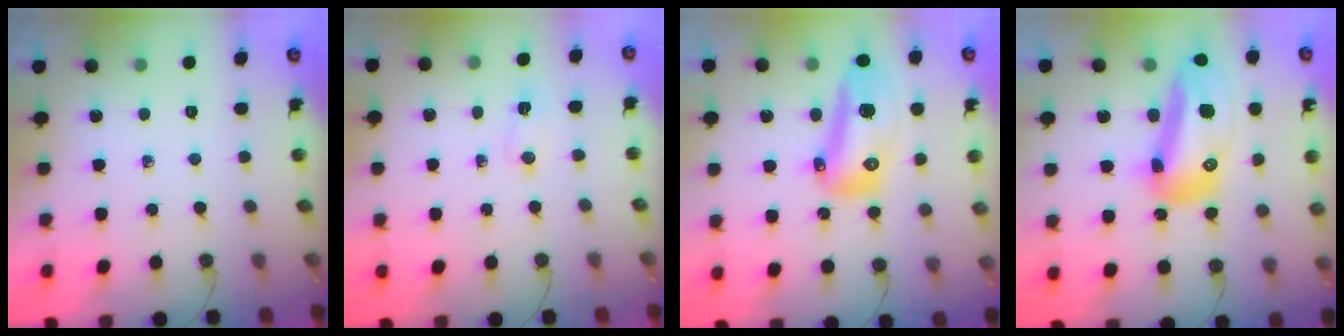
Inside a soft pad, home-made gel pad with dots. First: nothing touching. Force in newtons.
{"total": 3.5, "press": 3.1, "slide": 1.4}
{"total": 16.0, "press": 15.9, "slide": 1.8}
{"total": 19.9, "press": 19.7, "slide": 2.5}